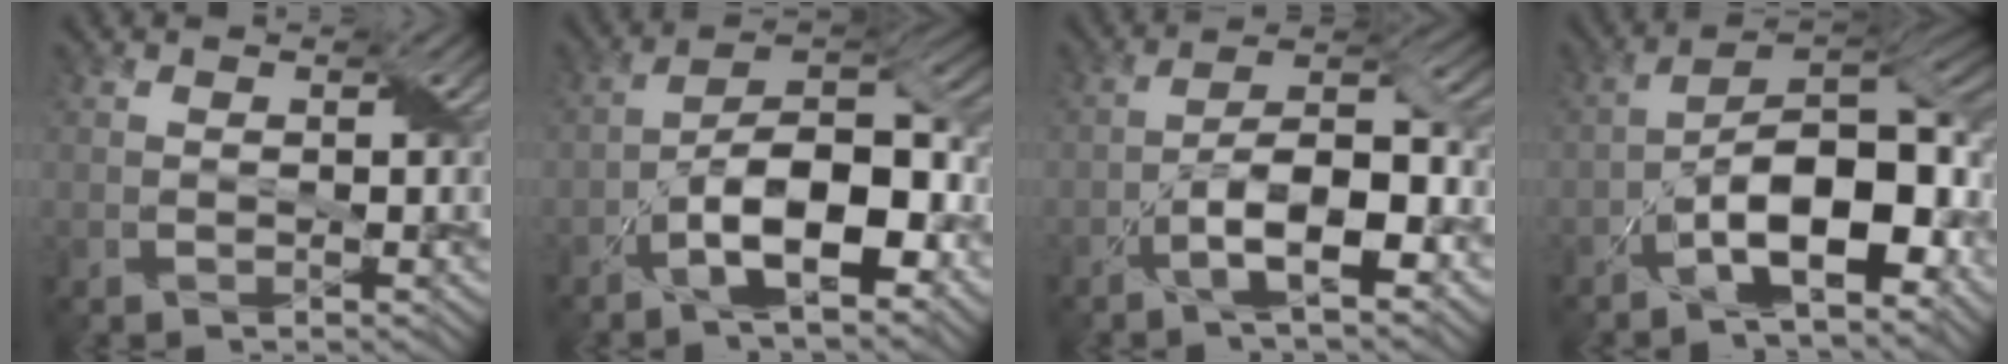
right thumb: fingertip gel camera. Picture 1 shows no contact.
{"total": 12.7, "force": [-5.7, 5.2, 10.1], "torque": [-0.168, -0.003, -0.106]}
{"total": 10.4, "force": [-4.7, 3.5, 8.6], "torque": [-0.144, 0.009, -0.087]}
{"total": 14.2, "force": [-5.6, 6.1, 11.5], "torque": [-0.183, -0.009, -0.105]}